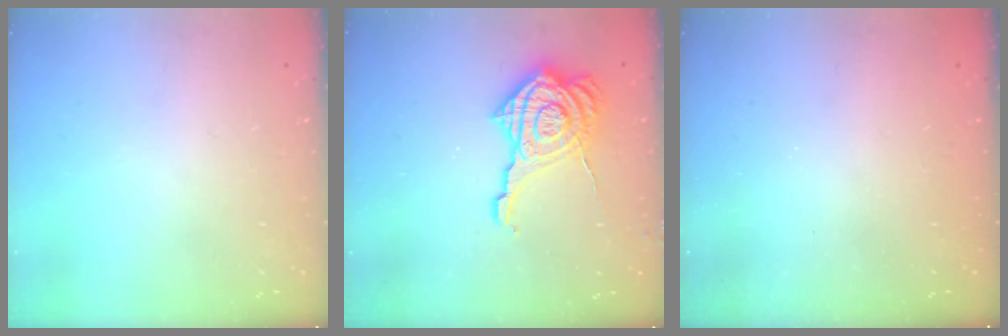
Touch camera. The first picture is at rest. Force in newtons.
{"total": 16.7, "press": 16.6, "slide": 1.6}
{"total": 2.6, "press": 2.4, "slide": 0.8}